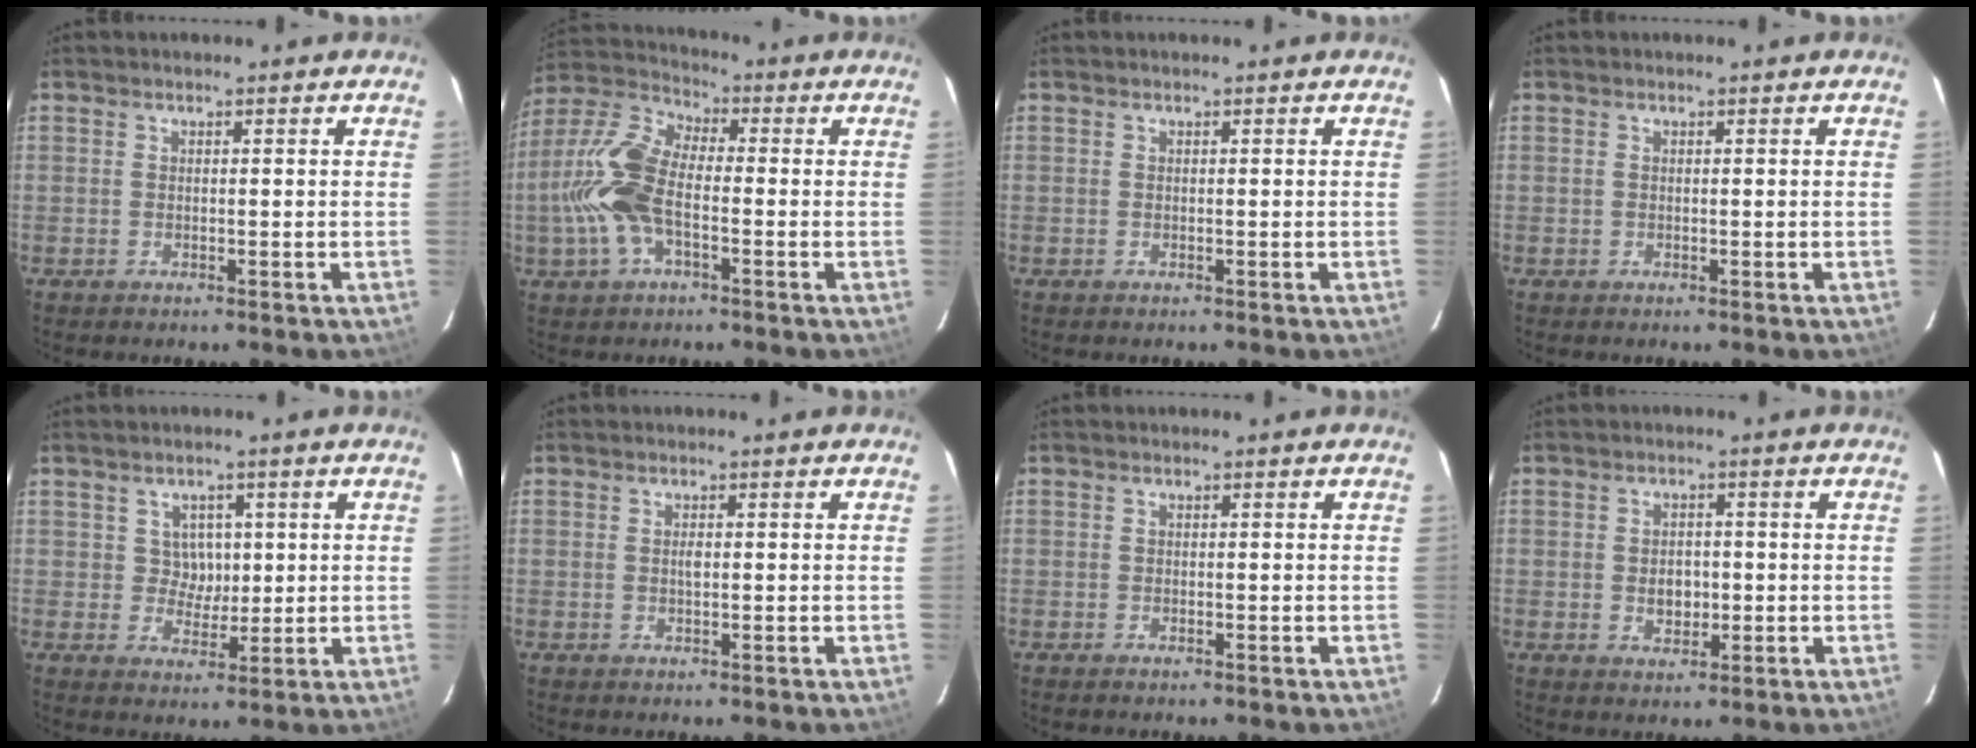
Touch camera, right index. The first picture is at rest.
{"total": 13.2, "force": [-2.7, 6.5, 11.1], "torque": [-0.250, 0.012, -0.058]}
{"total": 0.0}
{"total": 0.0}
{"total": 4.2, "force": [0.9, 3.9, 1.2], "torque": [-0.017, 0.010, 0.016]}
{"total": 1.0, "force": [0.0, 0.5, 0.9], "torque": [-0.015, 0.002, 0.000]}
{"total": 0.5, "force": [-0.4, 0.3, 0.2], "torque": [-0.005, -0.001, -0.009]}
{"total": 3.9, "force": [-0.6, 3.0, 2.4], "torque": [-0.040, 0.001, -0.005]}